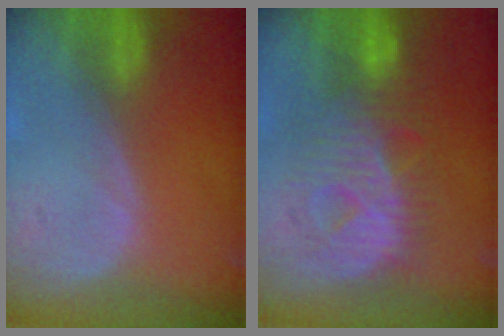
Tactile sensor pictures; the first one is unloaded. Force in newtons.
{"total": 9.5, "press": 9.5, "slide": 0.5}